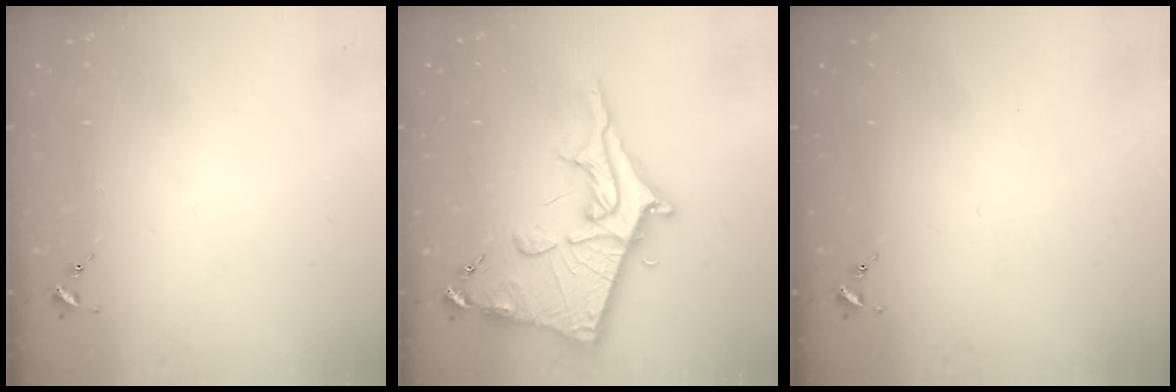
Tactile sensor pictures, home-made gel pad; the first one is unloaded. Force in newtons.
{"total": 19.1, "press": 19.1, "slide": 1.4}
{"total": 0.0}